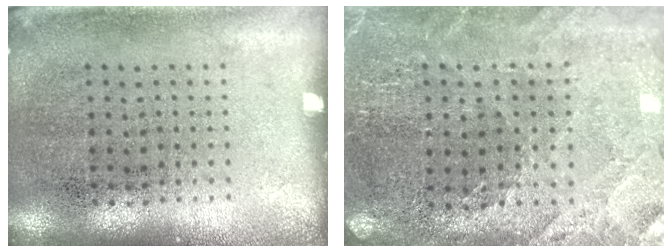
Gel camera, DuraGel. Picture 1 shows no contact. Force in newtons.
{"total": 1.5, "press": 1.4, "slide": 0.3}